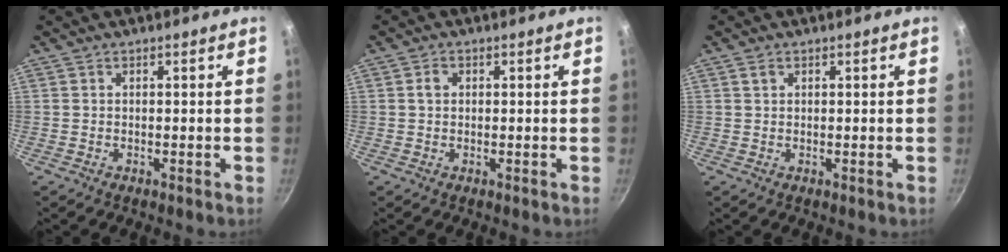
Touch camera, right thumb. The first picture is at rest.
{"total": 1.8, "force": [0.4, 1.5, 1.0], "torque": [-0.012, 0.004, 0.005]}
{"total": 1.4, "force": [0.7, 1.1, 0.7], "torque": [-0.009, 0.001, 0.013]}